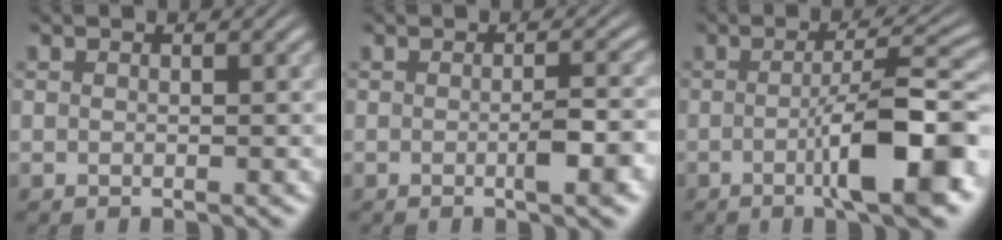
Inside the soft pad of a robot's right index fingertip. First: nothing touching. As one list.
[{"total": 2.1, "force": [-0.7, 0.3, 1.9], "torque": [-0.022, 0.007, -0.018]}, {"total": 7.6, "force": [-2.4, 1.3, 7.1], "torque": [-0.099, 0.006, -0.042]}]